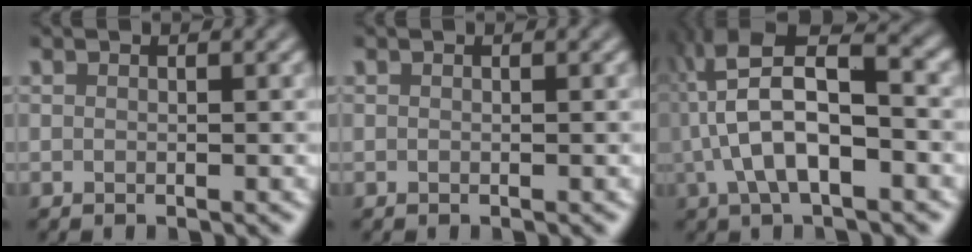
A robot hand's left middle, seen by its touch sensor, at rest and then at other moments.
{"total": 0.0}
{"total": 9.1, "force": [-0.4, 3.3, 8.5], "torque": [-0.158, 0.023, -0.014]}